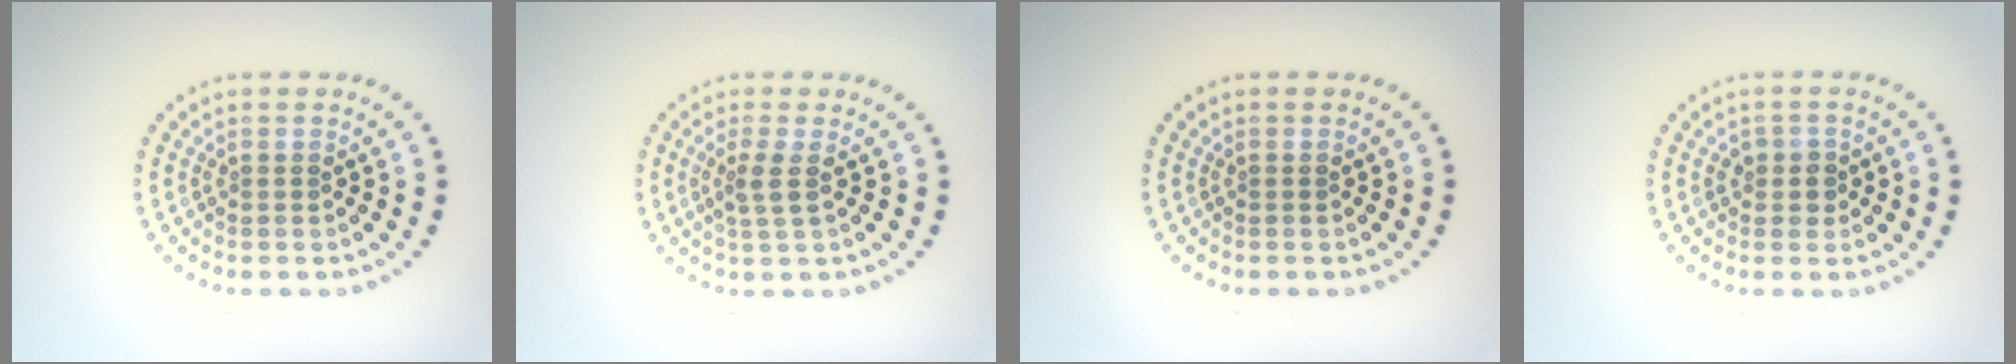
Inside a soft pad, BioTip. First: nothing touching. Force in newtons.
{"total": 1.7, "press": 1.4, "slide": 1.1}
{"total": 0.0}
{"total": 1.5, "press": 1.3, "slide": 0.6}